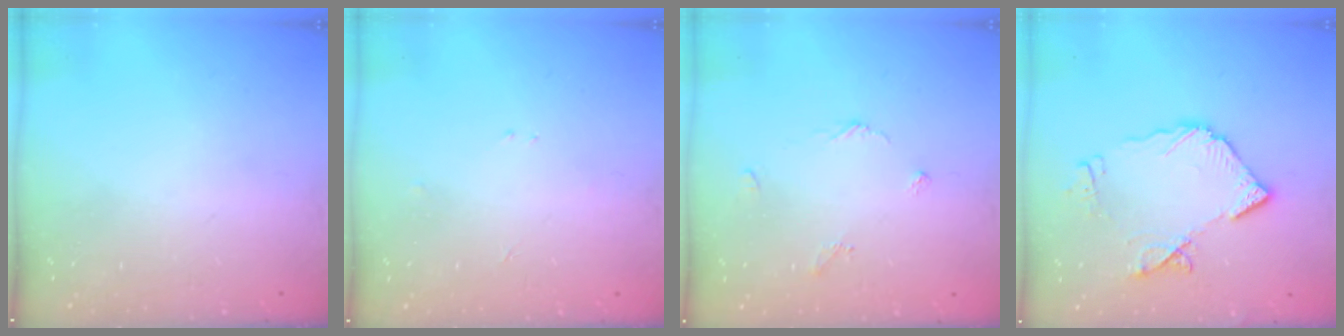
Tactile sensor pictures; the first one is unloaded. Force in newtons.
{"total": 2.4, "press": 2.4, "slide": 0.3}
{"total": 2.9, "press": 2.9, "slide": 0.4}
{"total": 12.0, "press": 11.9, "slide": 1.5}